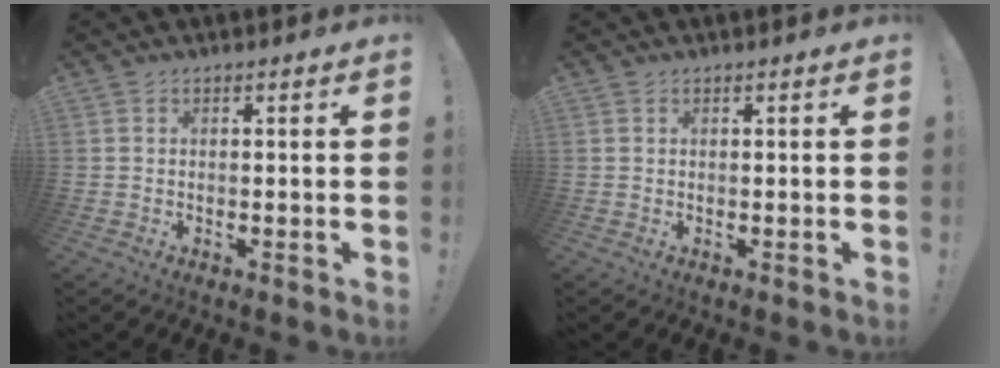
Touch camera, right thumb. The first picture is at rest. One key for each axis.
{"total": 0.0}